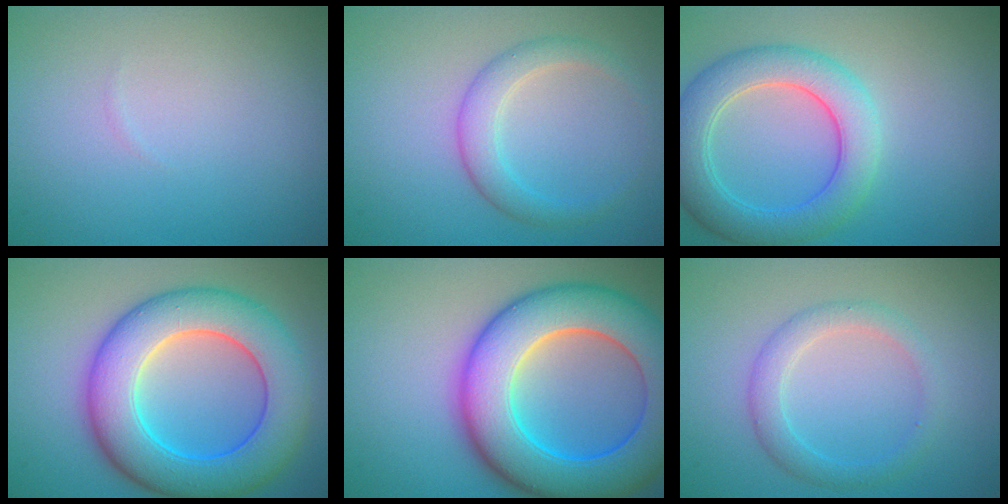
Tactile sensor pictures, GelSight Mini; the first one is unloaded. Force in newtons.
{"total": 2.7, "press": 2.7, "slide": 0.1}
{"total": 5.7, "press": 5.7, "slide": 0.2}
{"total": 10.2, "press": 10.2, "slide": 0.2}
{"total": 12.4, "press": 12.4, "slide": 0.2}
{"total": 2.6, "press": 2.6, "slide": 0.0}